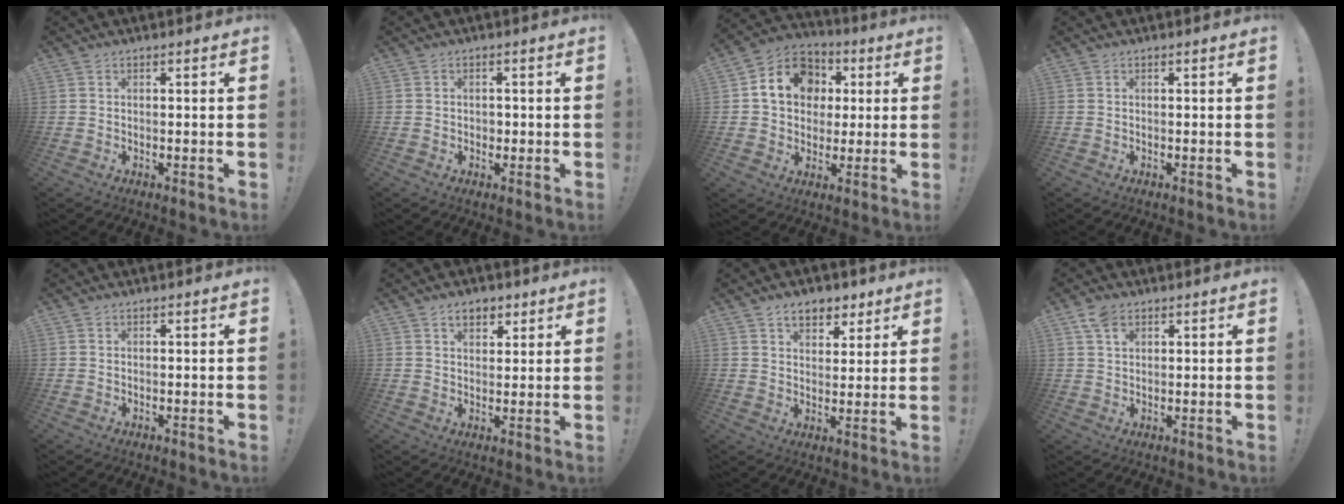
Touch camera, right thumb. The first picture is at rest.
{"total": 1.2, "force": [-0.2, 1.1, 0.4], "torque": [0.001, 0.000, -0.006]}
{"total": 14.7, "force": [3.7, 12.3, 7.2], "torque": [-0.104, -0.001, 0.078]}
{"total": 0.0}
{"total": 0.0}
{"total": 5.4, "force": [3.0, 3.6, 2.7], "torque": [-0.041, -0.003, 0.054]}
{"total": 7.7, "force": [4.9, 4.9, 3.5], "torque": [-0.046, -0.020, 0.090]}
{"total": 4.5, "force": [2.6, 2.4, 2.7], "torque": [-0.044, -0.007, 0.048]}